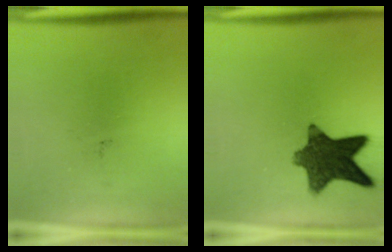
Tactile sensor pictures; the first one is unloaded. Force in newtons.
{"total": 11.5}